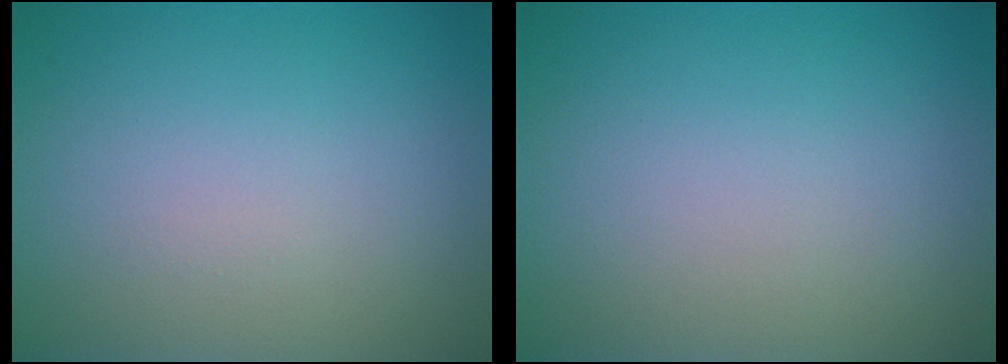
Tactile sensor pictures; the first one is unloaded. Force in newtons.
{"total": 0.0}